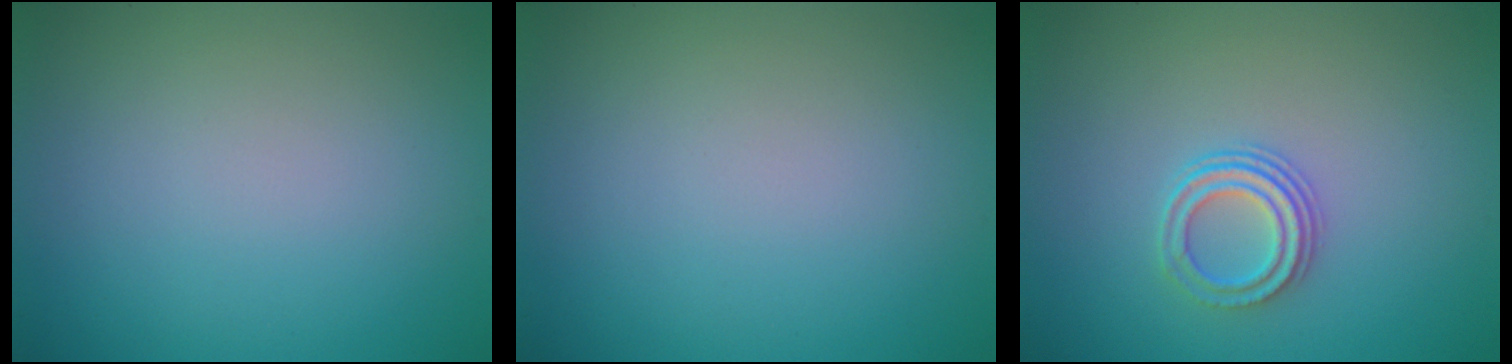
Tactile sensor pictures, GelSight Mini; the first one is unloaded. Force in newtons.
{"total": 0.0}
{"total": 2.5, "press": 2.1, "slide": 1.4}